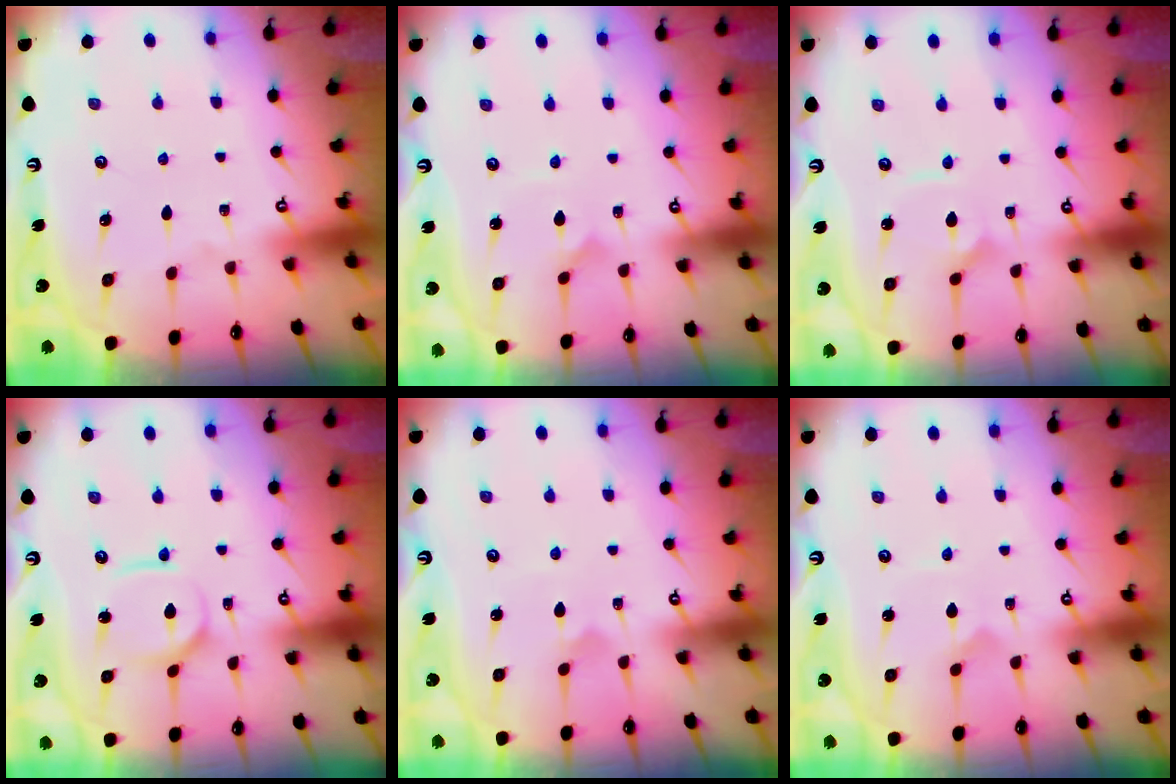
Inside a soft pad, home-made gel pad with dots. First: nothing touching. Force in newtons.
{"total": 1.5, "press": 1.5, "slide": 0.1}
{"total": 3.4, "press": 3.4, "slide": 0.1}
{"total": 4.4, "press": 4.4, "slide": 0.5}
{"total": 2.0, "press": 2.0, "slide": 0.1}
{"total": 1.2, "press": 1.2, "slide": 0.1}